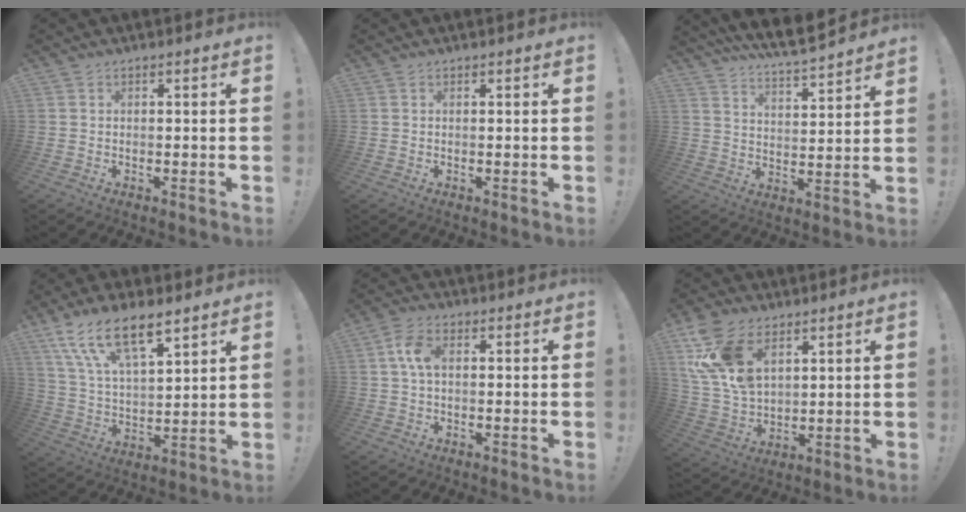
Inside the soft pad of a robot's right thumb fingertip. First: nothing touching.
{"total": 0.0}
{"total": 8.8, "force": [8.1, 1.1, 3.3], "torque": [-0.081, -0.068, 0.144]}
{"total": 15.1, "force": [10.4, 5.6, 9.4], "torque": [-0.171, -0.058, 0.187]}
{"total": 6.1, "force": [0.9, 3.5, 4.9], "torque": [-0.098, 0.006, 0.015]}
{"total": 16.0, "force": [7.7, 9.7, 10.2], "torque": [-0.204, -0.033, 0.148]}